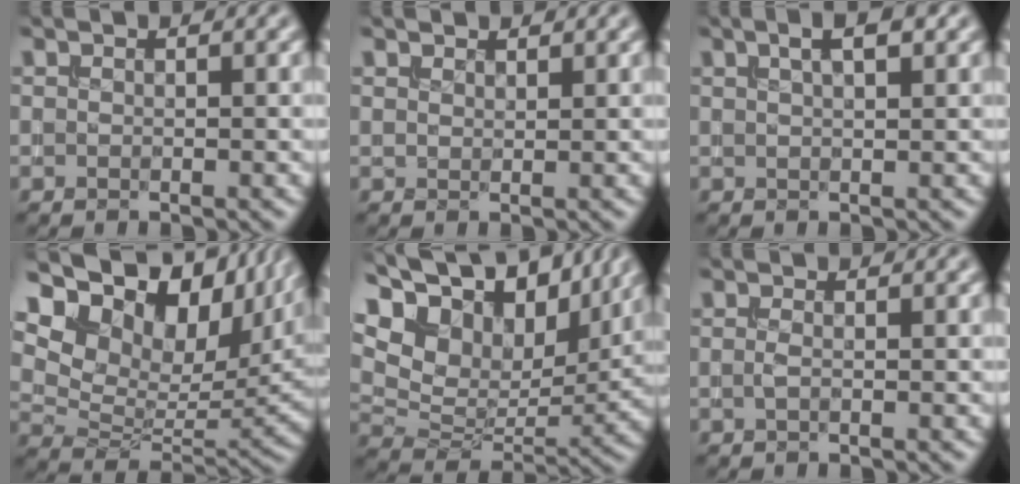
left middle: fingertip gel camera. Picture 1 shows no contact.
{"total": 1.1, "force": [1.1, 0.3, 0.0], "torque": [-0.002, 0.003, 0.021]}
{"total": 3.1, "force": [1.7, 0.9, 2.5], "torque": [-0.026, 0.008, 0.018]}
{"total": 17.8, "force": [9.3, 10.6, 10.8], "torque": [-0.216, 0.040, 0.173]}
{"total": 16.0, "force": [8.9, 9.3, 9.4], "torque": [-0.207, 0.051, 0.155]}
{"total": 0.6, "force": [-0.2, 0.0, 0.5], "torque": [-0.014, 0.002, -0.004]}